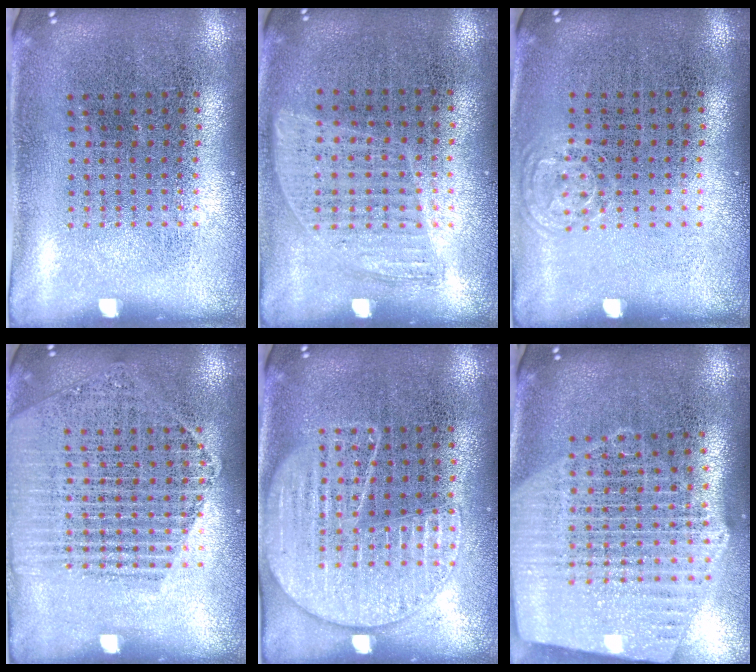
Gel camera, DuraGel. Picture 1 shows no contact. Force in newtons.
{"total": 0.9, "press": 0.8, "slide": 0.4}
{"total": 0.5, "press": 0.5, "slide": 0.1}
{"total": 1.7, "press": 1.6, "slide": 0.4}
{"total": 1.6, "press": 1.5, "slide": 0.5}
{"total": 2.6, "press": 2.2, "slide": 1.4}